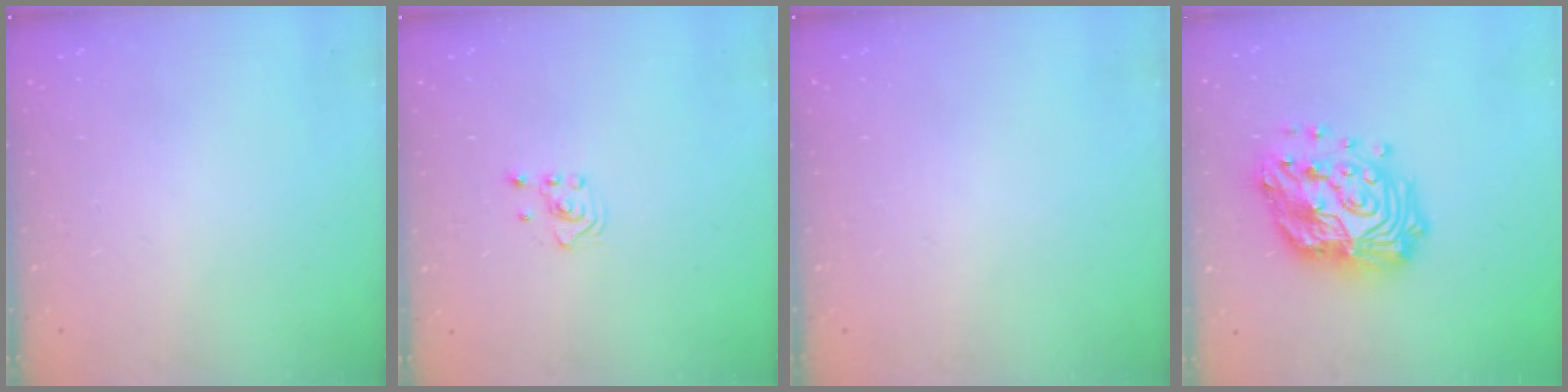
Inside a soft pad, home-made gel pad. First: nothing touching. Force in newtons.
{"total": 1.6, "press": 1.5, "slide": 0.2}
{"total": 0.0}
{"total": 20.7, "press": 20.7, "slide": 1.9}